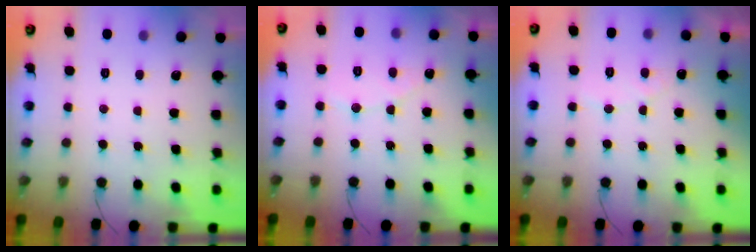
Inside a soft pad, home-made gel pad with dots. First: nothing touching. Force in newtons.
{"total": 4.6, "press": 4.6, "slide": 0.2}
{"total": 5.9, "press": 5.9, "slide": 0.4}